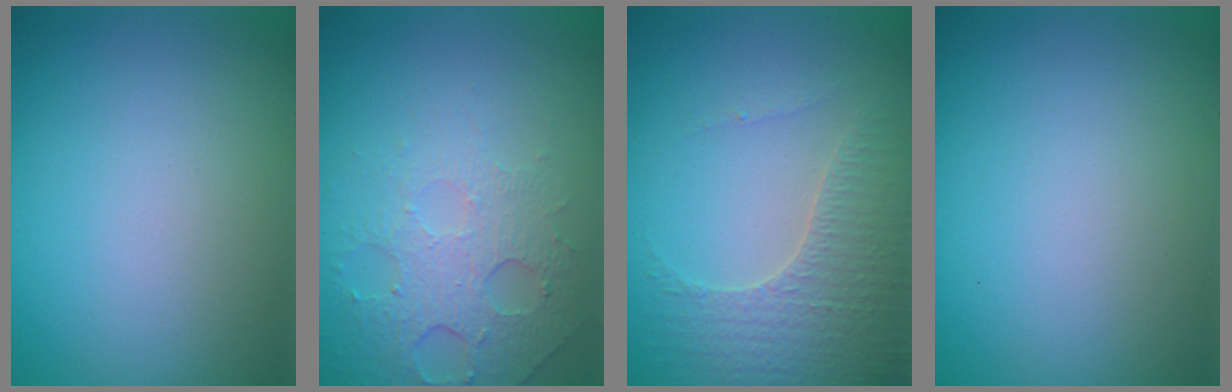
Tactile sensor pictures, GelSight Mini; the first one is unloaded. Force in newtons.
{"total": 5.0, "press": 3.3, "slide": 3.8}
{"total": 3.3, "press": 3.3, "slide": 0.6}
{"total": 0.0}